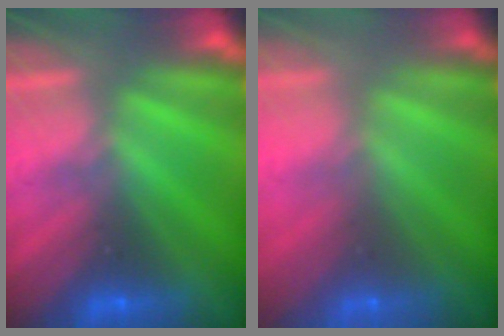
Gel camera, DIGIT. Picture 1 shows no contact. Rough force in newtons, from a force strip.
{"total": 9.6}